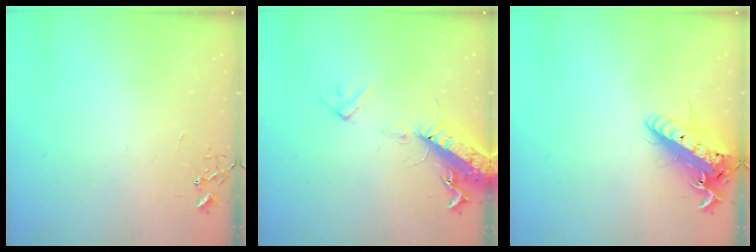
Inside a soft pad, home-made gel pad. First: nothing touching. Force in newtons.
{"total": 15.6, "press": 15.2, "slide": 3.5}
{"total": 19.0, "press": 18.6, "slide": 3.8}